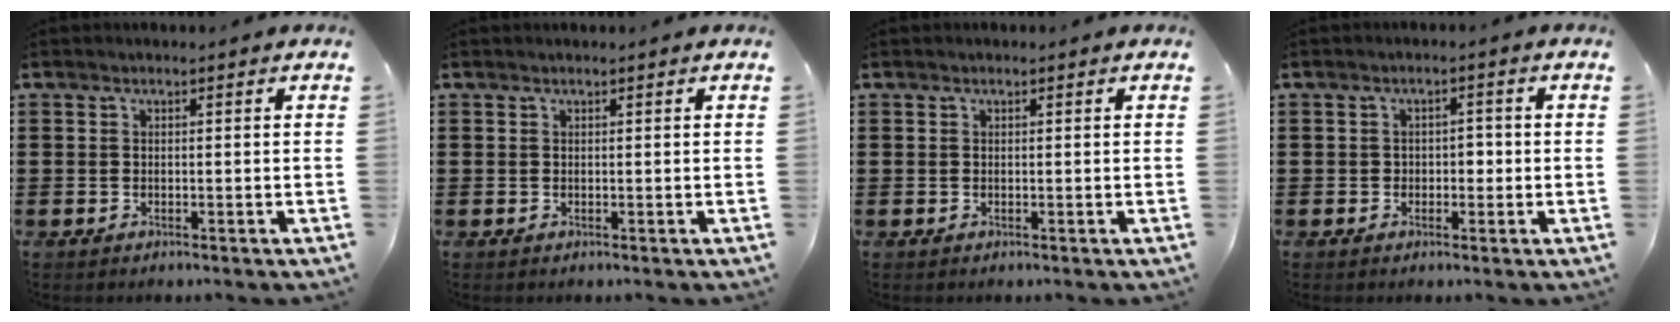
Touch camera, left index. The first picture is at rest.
{"total": 0.0}
{"total": 0.0}
{"total": 1.9, "force": [-0.3, 1.4, 1.2], "torque": [-0.027, 0.007, -0.010]}